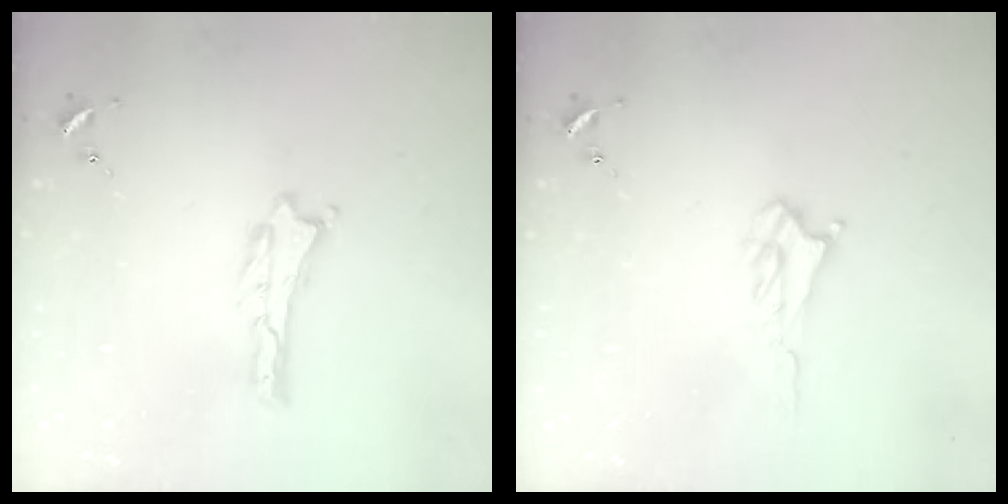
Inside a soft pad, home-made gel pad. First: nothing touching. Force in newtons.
{"total": 2.5, "press": 2.5, "slide": 0.3}